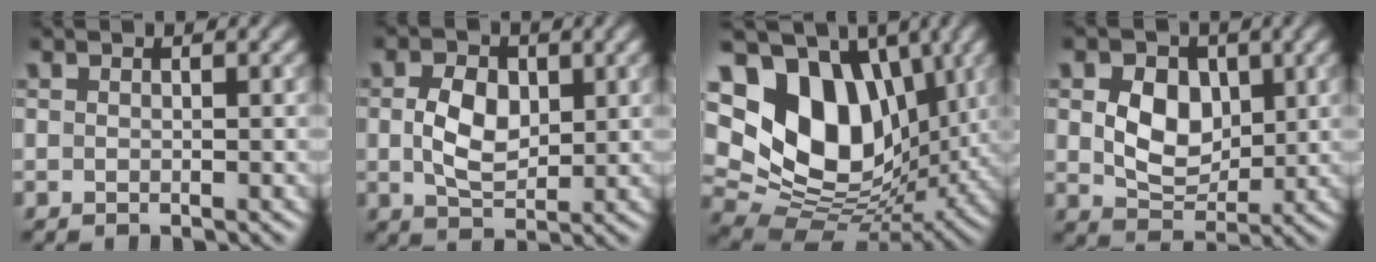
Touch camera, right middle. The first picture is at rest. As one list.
[{"total": 4.2, "force": [0.5, 2.7, 3.2], "torque": [-0.066, 0.000, 0.008]}, {"total": 15.3, "force": [4.4, 10.5, 10.3], "torque": [-0.191, 0.014, 0.077]}, {"total": 5.3, "force": [0.9, 3.8, 3.6], "torque": [-0.069, -0.005, 0.015]}]